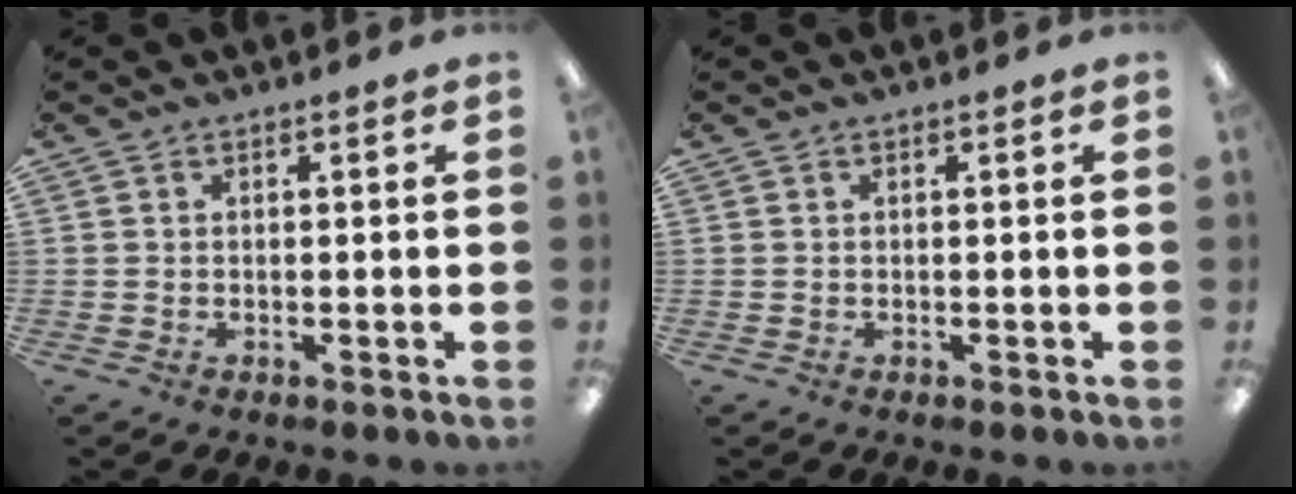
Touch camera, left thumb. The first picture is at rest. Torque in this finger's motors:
{"motor_torque": [-0.08, -0.04, 0.03, 0.08, 0.00]}